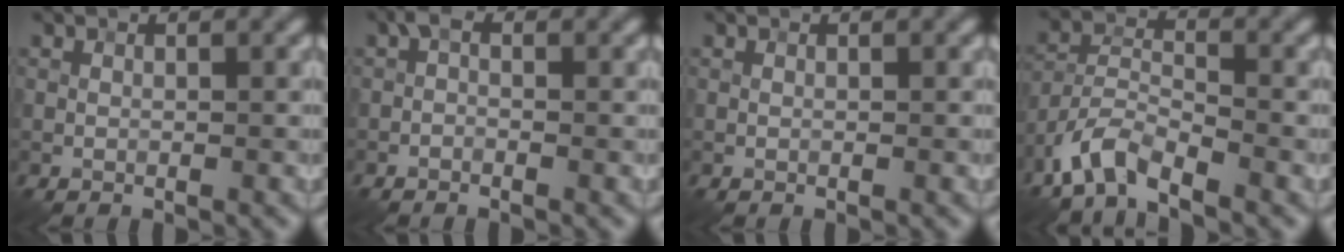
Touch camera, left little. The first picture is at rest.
{"total": 1.1, "force": [-0.4, 0.6, 0.8], "torque": [-0.016, 0.006, -0.014]}
{"total": 0.0}
{"total": 4.8, "force": [-3.9, 1.3, 2.5], "torque": [-0.050, 0.002, -0.086]}